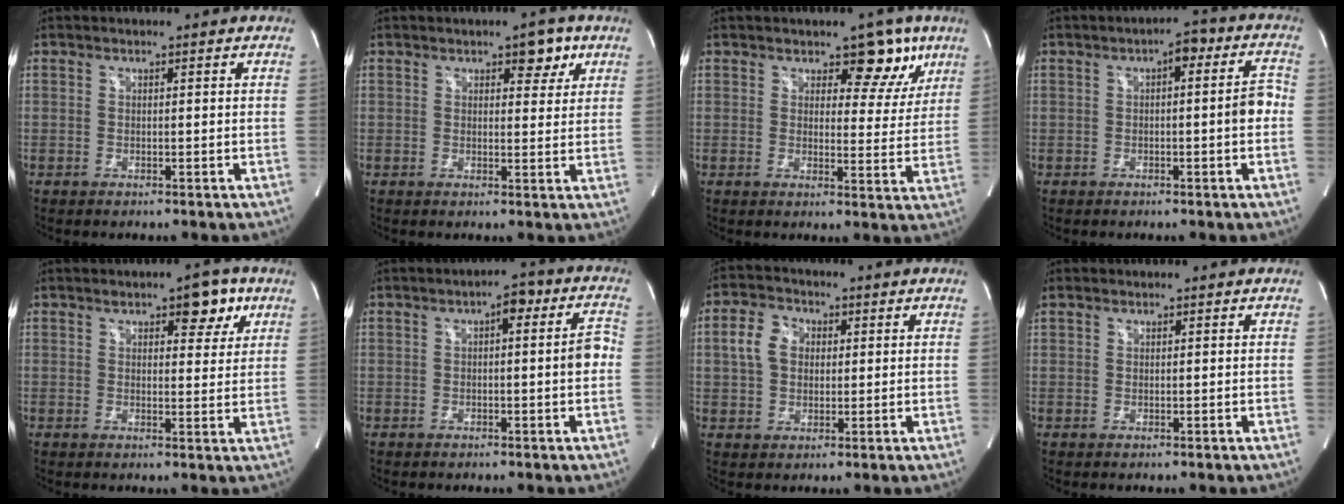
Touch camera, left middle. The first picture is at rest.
{"total": 3.9, "force": [2.3, 1.7, 2.7], "torque": [-0.031, 0.005, 0.028]}
{"total": 6.5, "force": [4.1, 3.7, 3.3], "torque": [-0.012, 0.002, 0.050]}
{"total": 6.3, "force": [0.1, 1.6, 6.1], "torque": [-0.078, 0.025, -0.003]}
{"total": 5.5, "force": [3.3, 2.2, 3.9], "torque": [-0.044, 0.006, 0.039]}
{"total": 6.5, "force": [0.4, 1.6, 6.3], "torque": [-0.083, 0.026, 0.001]}
{"total": 5.8, "force": [1.1, 4.4, 3.5], "torque": [-0.081, 0.021, 0.022]}
{"total": 0.9, "force": [0.7, -0.2, -0.5], "torque": [0.002, 0.010, 0.021]}